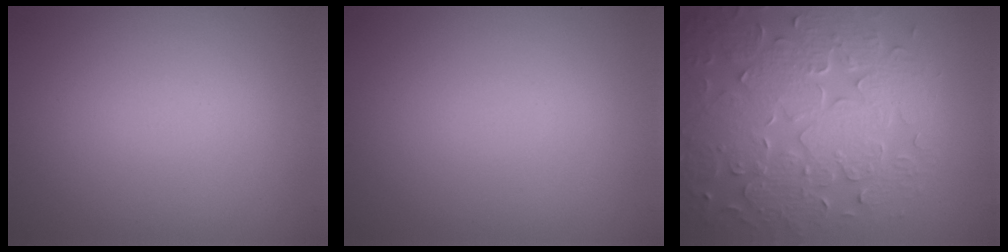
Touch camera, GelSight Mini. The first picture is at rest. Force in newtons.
{"total": 0.0}
{"total": 8.9, "press": 6.2, "slide": 6.4}